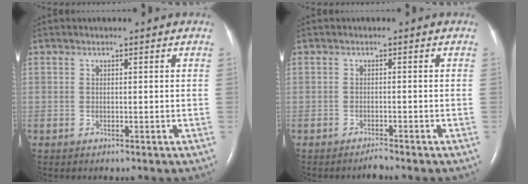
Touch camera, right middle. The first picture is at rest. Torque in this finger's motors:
{"motor_torque": [-0.20, 0.21, -0.03, -0.01]}